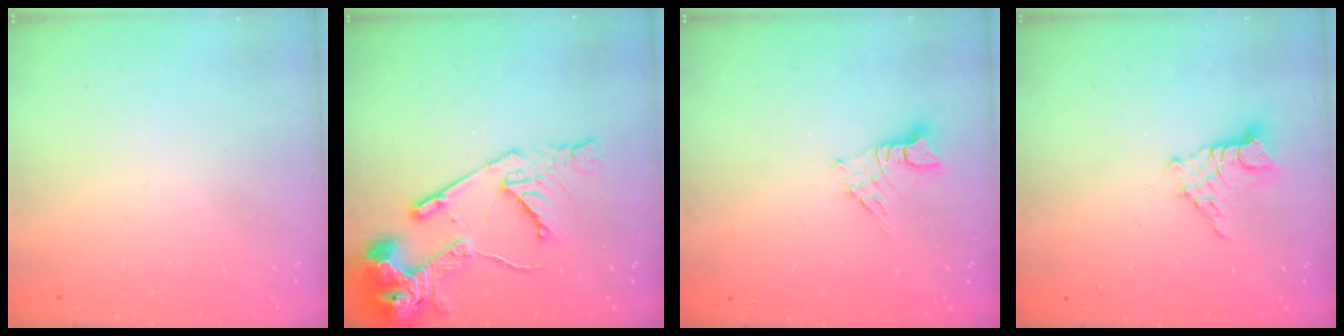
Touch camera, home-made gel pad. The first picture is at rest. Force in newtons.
{"total": 16.0, "press": 15.9, "slide": 1.7}
{"total": 3.1, "press": 3.1, "slide": 0.3}
{"total": 7.8, "press": 7.8, "slide": 0.8}